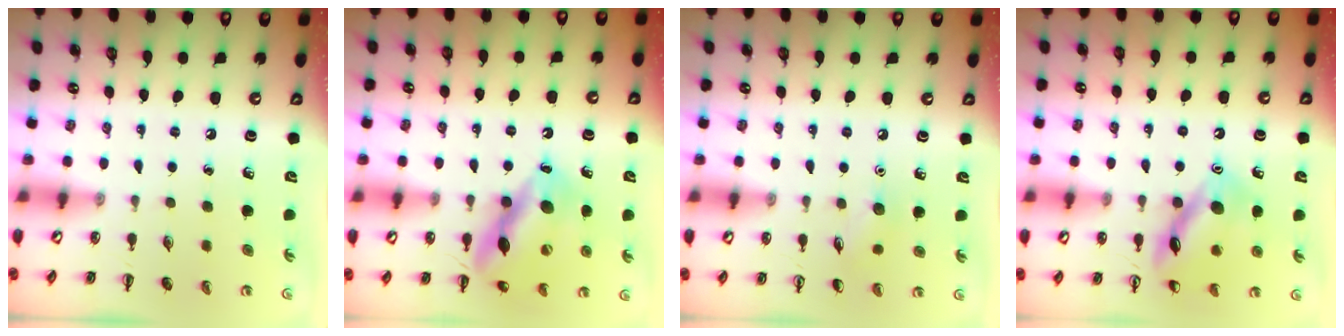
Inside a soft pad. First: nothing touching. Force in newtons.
{"total": 14.4, "press": 14.3, "slide": 1.7}
{"total": 5.7, "press": 5.5, "slide": 1.5}
{"total": 12.7, "press": 12.6, "slide": 1.2}